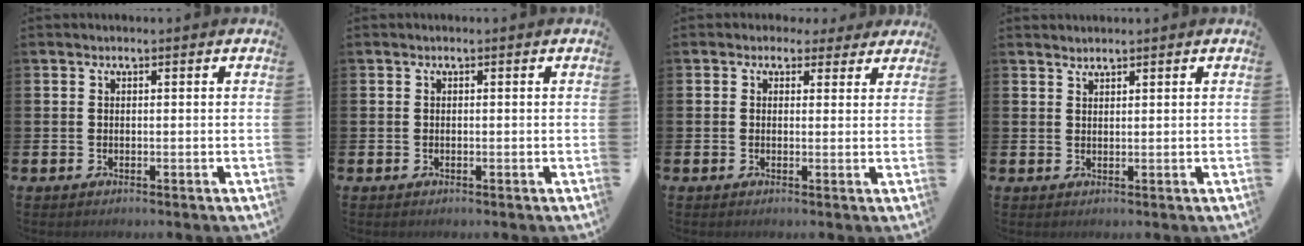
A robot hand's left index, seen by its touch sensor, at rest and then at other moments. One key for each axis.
{"total": 0.0}
{"total": 2.3, "fx": 1.7, "fy": 1.6, "fz": 0.2, "tx": -0.003, "ty": -0.001, "tz": 0.026}
{"total": 1.3, "fx": 1.3, "fy": 0.2, "fz": 0.0, "tx": -0.001, "ty": 0.002, "tz": 0.025}